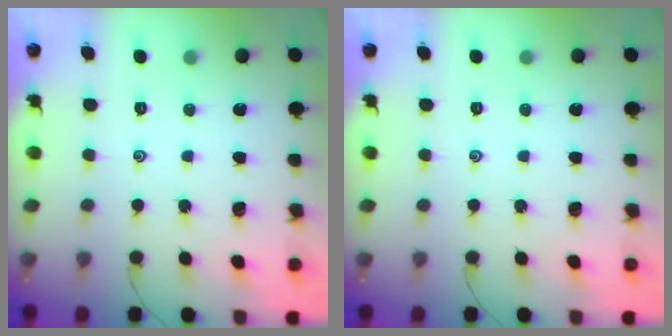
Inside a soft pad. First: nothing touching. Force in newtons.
{"total": 0.0}